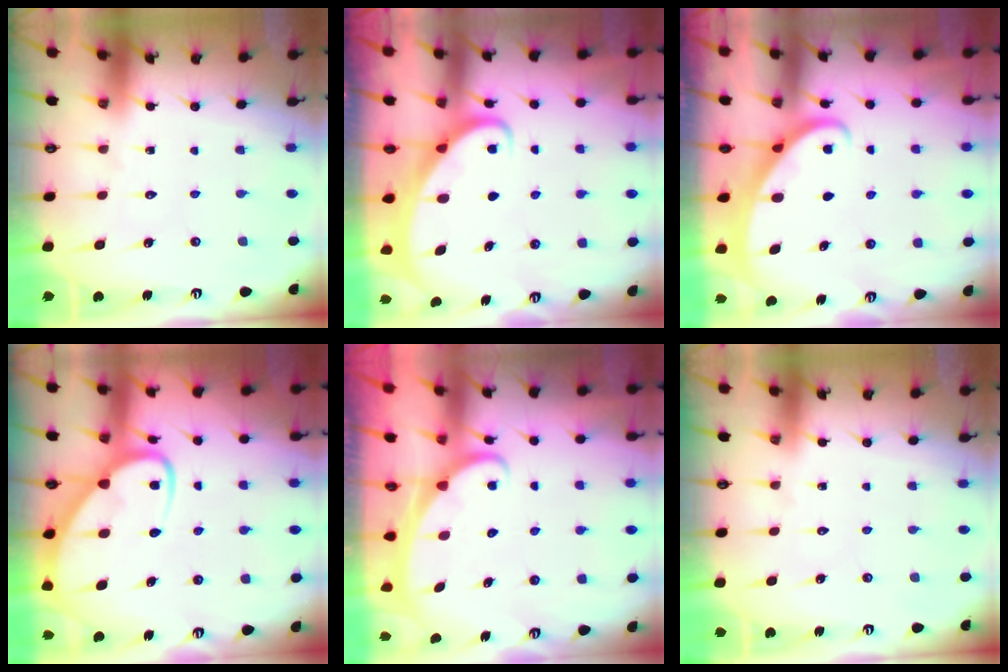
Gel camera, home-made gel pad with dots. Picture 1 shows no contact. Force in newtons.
{"total": 2.6, "press": 2.5, "slide": 0.4}
{"total": 2.2, "press": 2.2, "slide": 0.2}
{"total": 9.6, "press": 9.6, "slide": 0.7}
{"total": 2.0, "press": 2.0, "slide": 0.1}
{"total": 0.0}